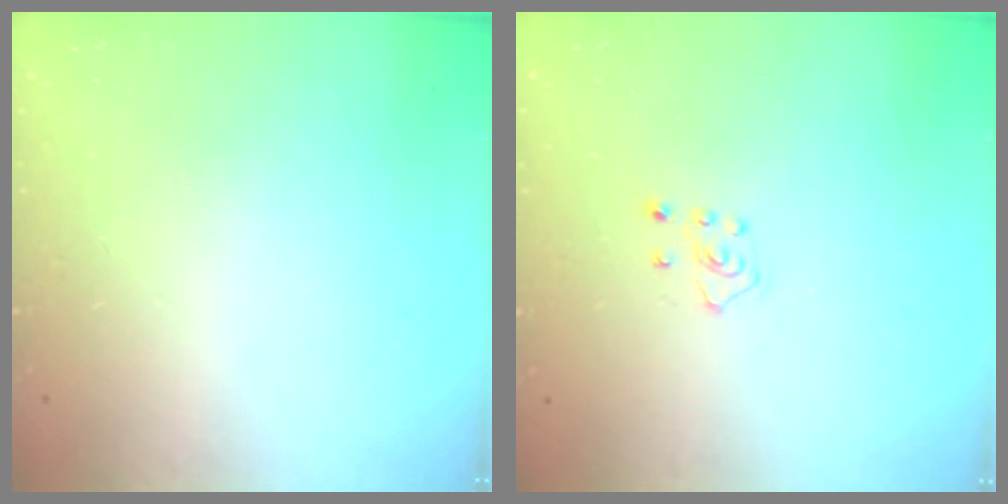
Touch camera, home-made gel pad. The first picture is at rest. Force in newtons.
{"total": 4.1, "press": 4.1, "slide": 0.5}